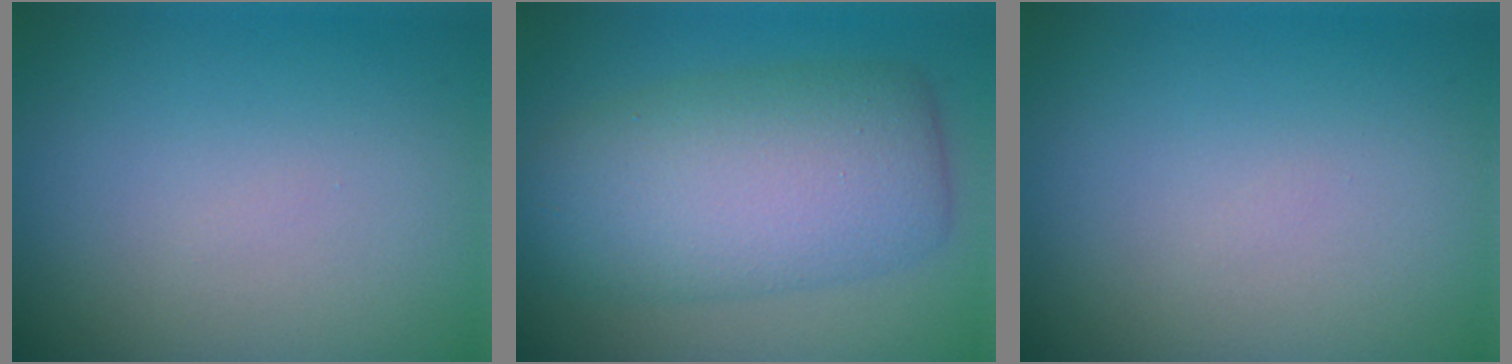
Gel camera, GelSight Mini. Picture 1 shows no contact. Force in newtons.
{"total": 9.0, "press": 9.0, "slide": 0.2}
{"total": 0.0}